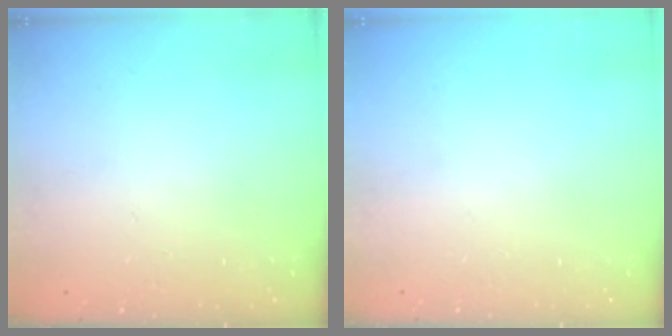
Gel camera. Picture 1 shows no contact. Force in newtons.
{"total": 0.0}